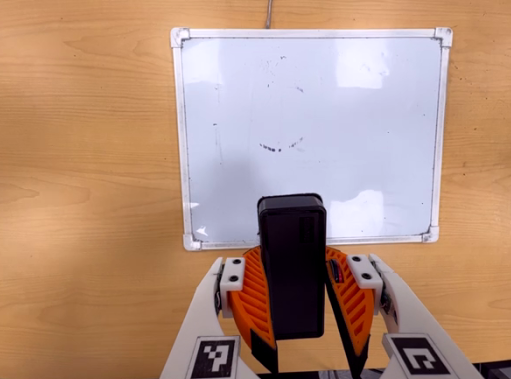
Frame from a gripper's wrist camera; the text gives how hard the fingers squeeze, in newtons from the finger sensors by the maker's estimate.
{"total": 11.3, "left": 10.8, "right": 11.8}